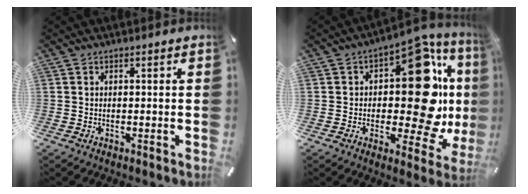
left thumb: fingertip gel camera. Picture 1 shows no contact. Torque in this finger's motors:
{"motor_torque": [2.56, 2.44, 1.50, -0.05, 0.17]}